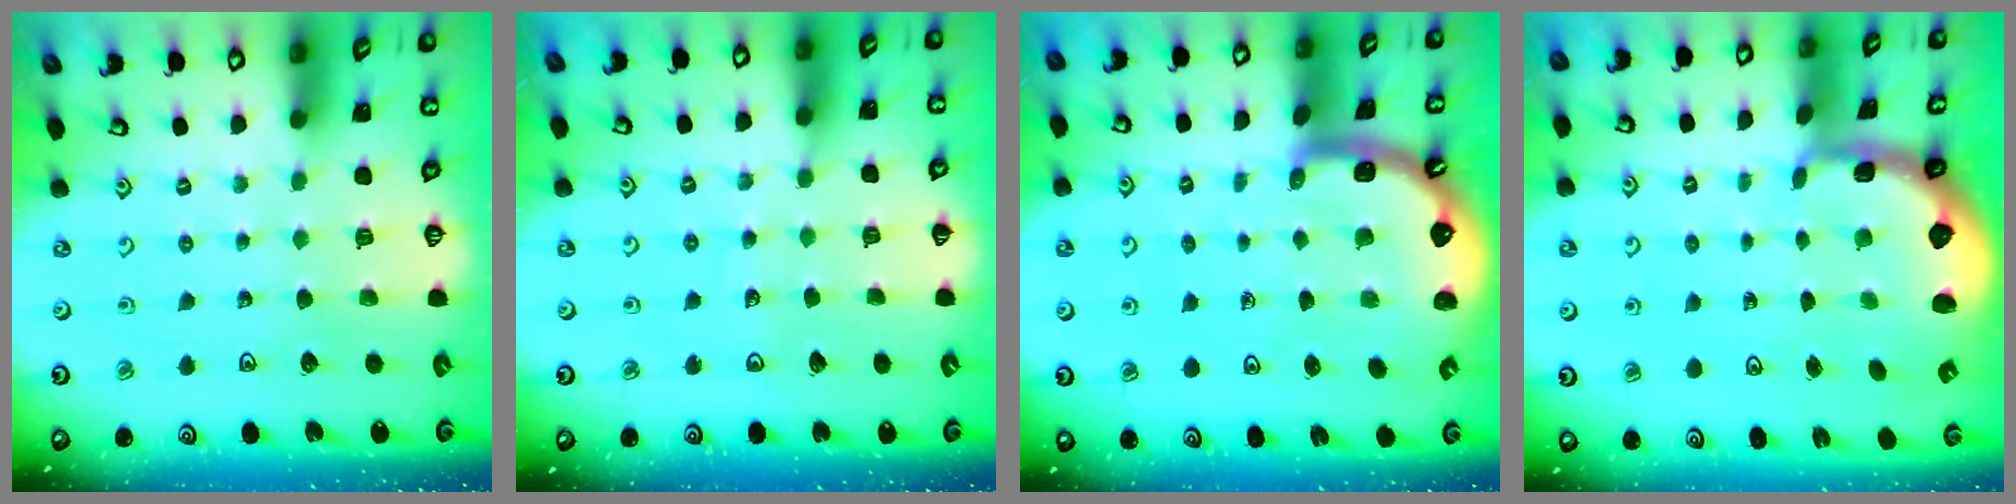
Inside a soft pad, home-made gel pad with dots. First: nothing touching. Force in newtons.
{"total": 2.5, "press": 2.5, "slide": 0.2}
{"total": 4.0, "press": 3.9, "slide": 0.4}
{"total": 2.3, "press": 1.5, "slide": 1.8}